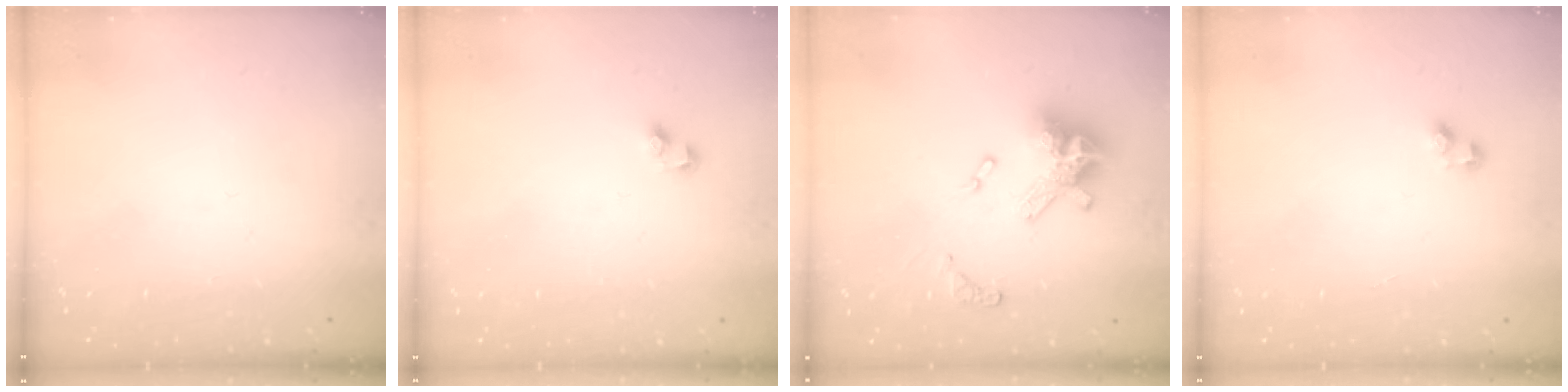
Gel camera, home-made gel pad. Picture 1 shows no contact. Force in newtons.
{"total": 2.3, "press": 2.3, "slide": 0.2}
{"total": 14.9, "press": 14.8, "slide": 1.7}
{"total": 2.0, "press": 2.0, "slide": 0.3}